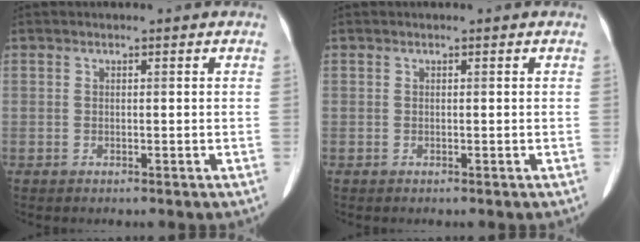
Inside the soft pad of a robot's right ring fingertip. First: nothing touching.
{"total": 0.0}